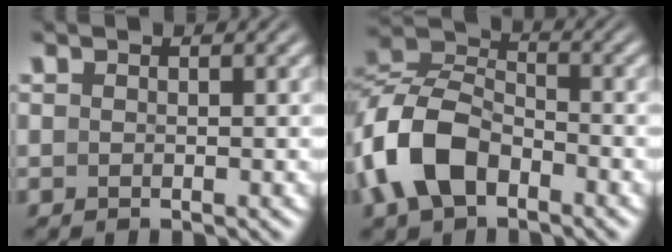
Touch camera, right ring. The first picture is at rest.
{"total": 7.6, "force": [-2.1, 5.7, 4.6], "torque": [-0.118, -0.015, -0.033]}